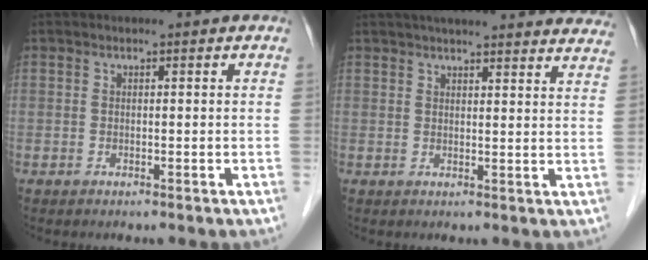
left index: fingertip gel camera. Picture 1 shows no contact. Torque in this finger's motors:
{"motor_torque": [-0.22, -0.75, 0.67, 0.10]}